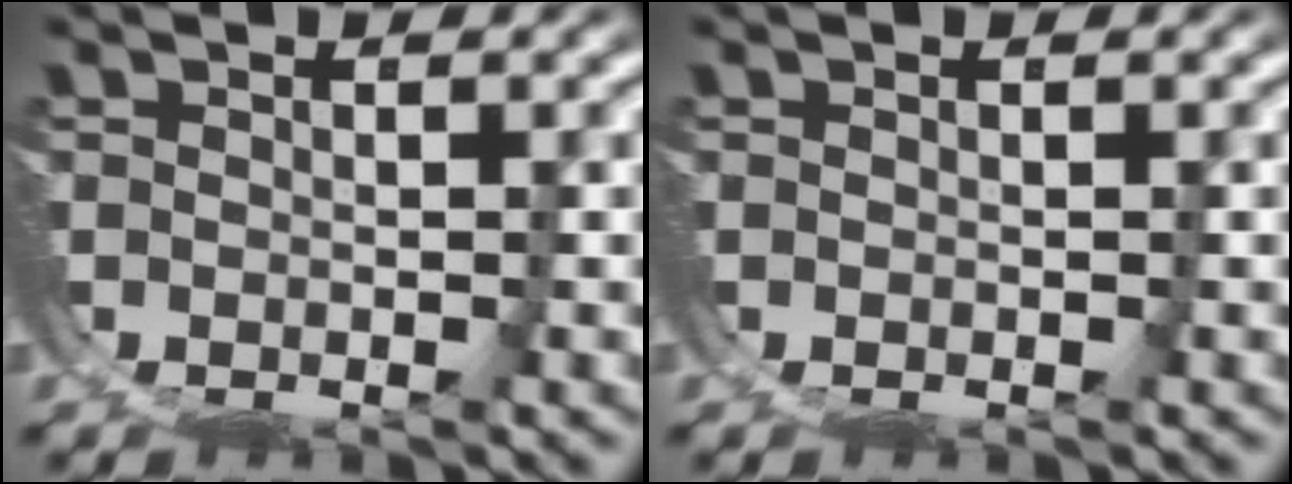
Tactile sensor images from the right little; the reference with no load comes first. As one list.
[{"total": 0.0}]